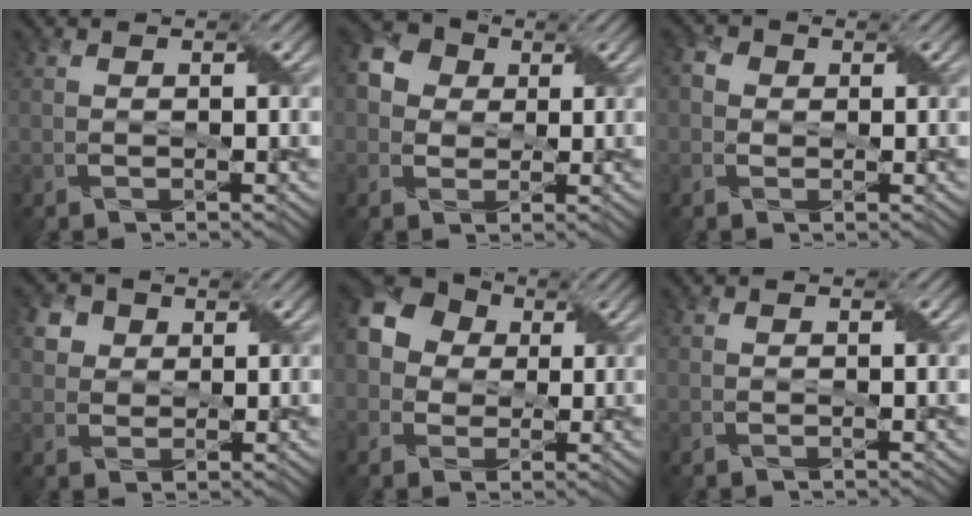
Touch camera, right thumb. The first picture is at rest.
{"total": 5.7, "force": [1.2, 5.0, 2.6], "torque": [-0.085, 0.014, 0.008]}
{"total": 2.2, "force": [0.2, 2.0, 0.8], "torque": [-0.022, 0.007, -0.005]}
{"total": 4.3, "force": [2.1, 3.5, 1.4], "torque": [-0.055, -0.004, 0.042]}
{"total": 10.7, "force": [2.0, 9.2, 4.9], "torque": [-0.149, 0.035, 0.011]}
{"total": 0.0}